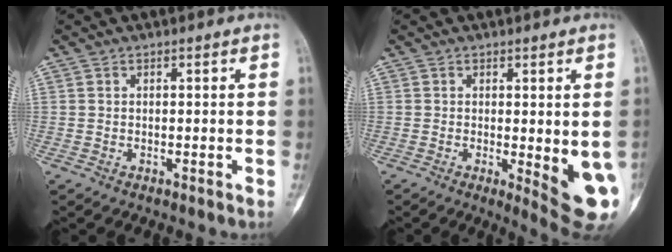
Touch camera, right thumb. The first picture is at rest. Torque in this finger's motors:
{"motor_torque": [-0.39, 0.63, 0.08, -0.15, 0.02]}